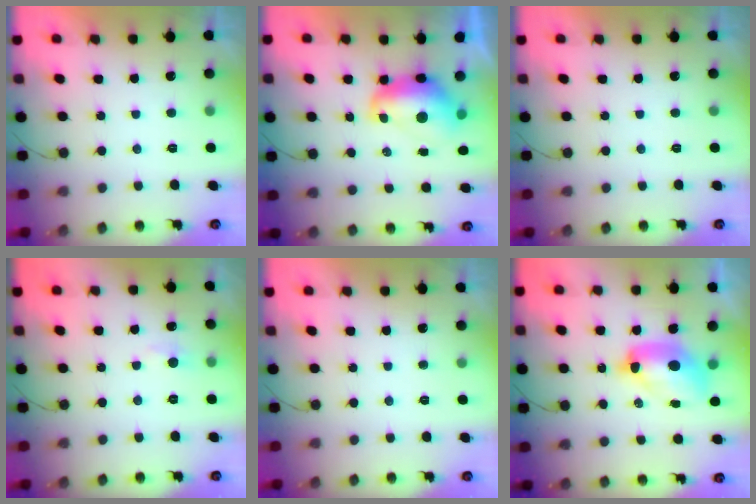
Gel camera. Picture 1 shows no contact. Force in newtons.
{"total": 9.6, "press": 9.5, "slide": 0.9}
{"total": 0.0}
{"total": 4.6, "press": 4.6, "slide": 0.7}
{"total": 0.0}
{"total": 11.1, "press": 11.0, "slide": 1.2}